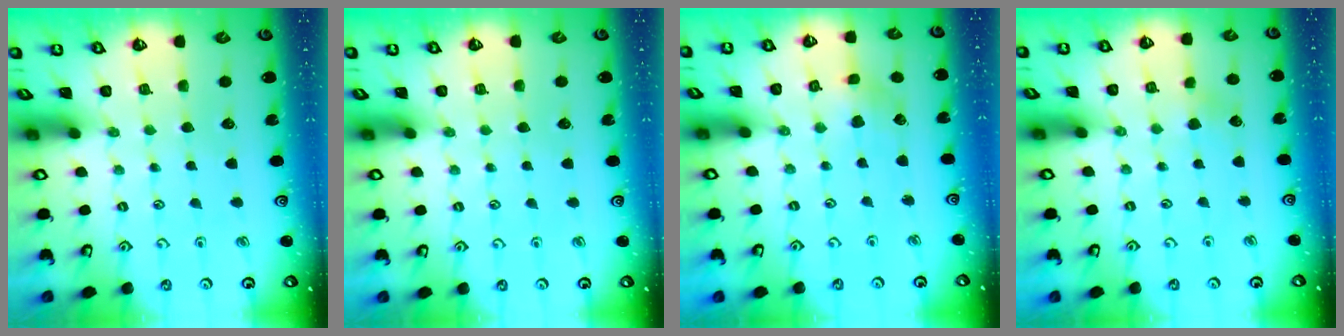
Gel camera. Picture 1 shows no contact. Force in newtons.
{"total": 0.0}
{"total": 3.0, "press": 3.0, "slide": 0.2}
{"total": 2.1, "press": 2.1, "slide": 0.3}